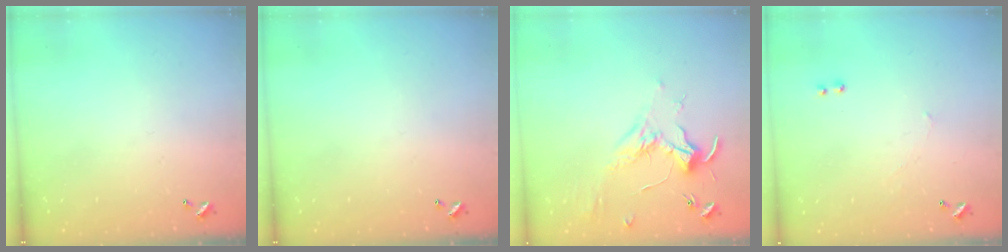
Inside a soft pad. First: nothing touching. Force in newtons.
{"total": 0.0}
{"total": 1.7, "press": 1.5, "slide": 0.7}
{"total": 1.4, "press": 1.3, "slide": 0.5}